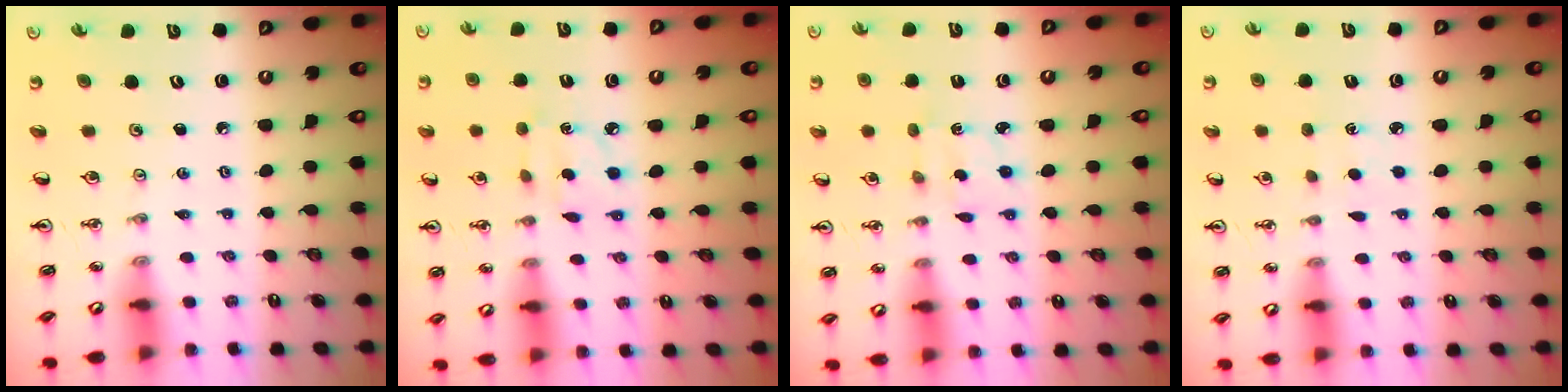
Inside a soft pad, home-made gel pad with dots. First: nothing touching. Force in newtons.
{"total": 2.9, "press": 2.8, "slide": 0.5}
{"total": 2.9, "press": 2.8, "slide": 0.6}
{"total": 1.4, "press": 1.4, "slide": 0.2}